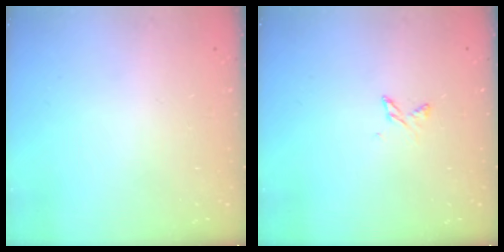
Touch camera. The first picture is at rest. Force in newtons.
{"total": 2.5, "press": 2.5, "slide": 0.5}